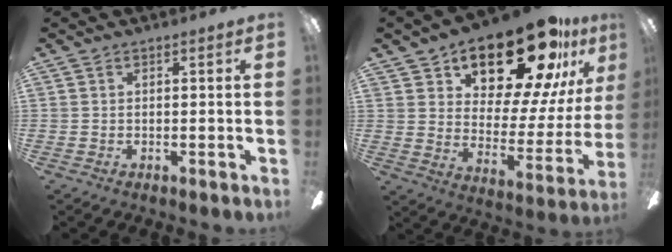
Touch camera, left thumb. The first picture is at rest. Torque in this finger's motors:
{"motor_torque": [2.44, 2.57, 1.39, -1.38, 0.14]}